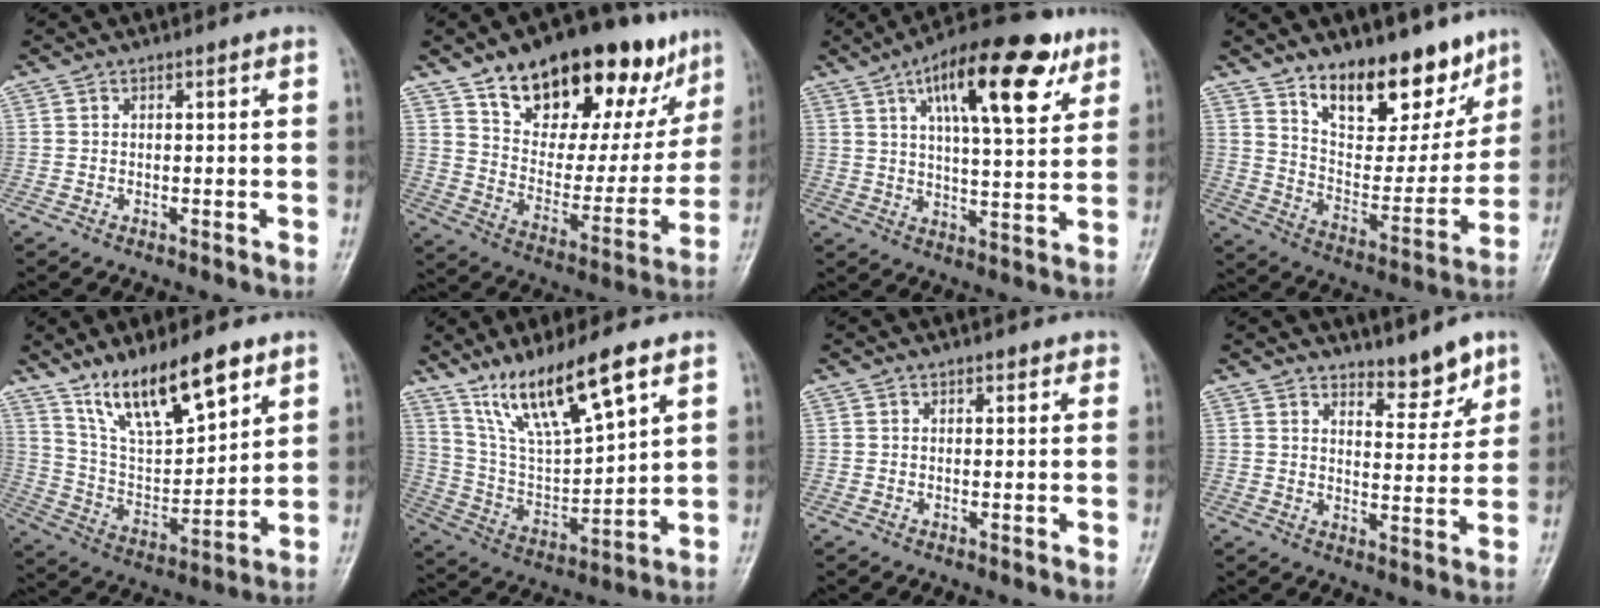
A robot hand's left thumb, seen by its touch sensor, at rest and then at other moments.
{"total": 25.7, "force": [16.5, 12.0, 15.6], "torque": [-0.177, -0.048, 0.260]}
{"total": 18.1, "force": [8.9, 6.3, 14.4], "torque": [-0.194, -0.019, 0.136]}
{"total": 17.6, "force": [12.3, 8.2, 9.6], "torque": [-0.082, -0.087, 0.206]}
{"total": 16.3, "force": [11.1, 5.3, 10.8], "torque": [-0.158, -0.056, 0.214]}
{"total": 15.9, "force": [10.5, 3.4, 11.5], "torque": [-0.200, -0.047, 0.216]}
{"total": 1.1, "force": [0.8, 0.7, 0.3], "torque": [0.009, -0.004, 0.006]}
{"total": 5.7, "force": [4.8, 1.8, 2.4], "torque": [-0.014, -0.046, 0.078]}